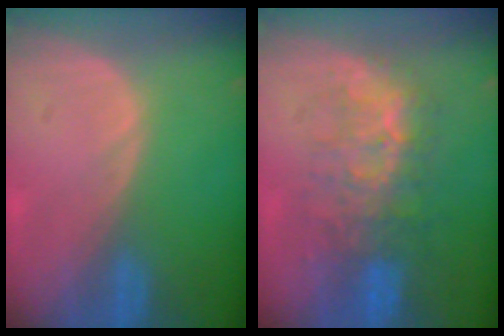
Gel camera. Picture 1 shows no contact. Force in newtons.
{"total": 8.7, "press": 8.1, "slide": 3.1}